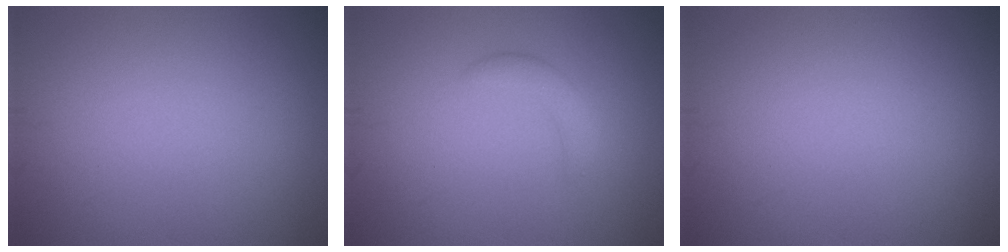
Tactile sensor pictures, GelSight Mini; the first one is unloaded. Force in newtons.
{"total": 1.8, "press": 1.8, "slide": 0.0}
{"total": 0.0}